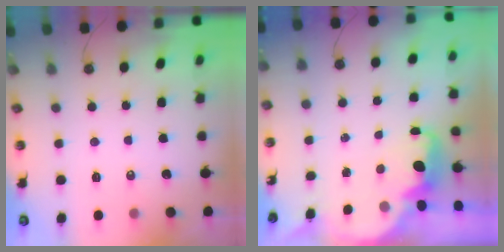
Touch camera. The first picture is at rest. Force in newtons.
{"total": 2.4, "press": 2.4, "slide": 0.6}